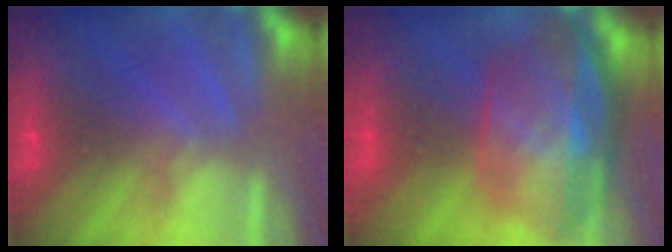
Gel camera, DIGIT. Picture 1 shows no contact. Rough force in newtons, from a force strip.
{"total": 10.3}